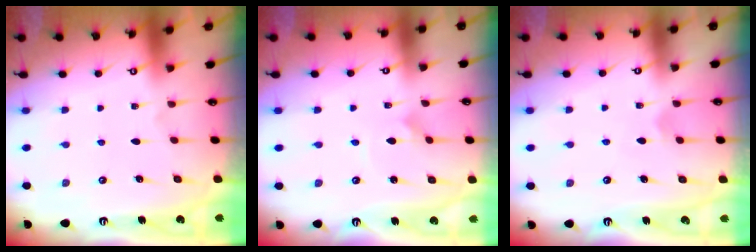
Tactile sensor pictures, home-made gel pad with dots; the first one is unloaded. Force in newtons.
{"total": 2.1, "press": 2.1, "slide": 0.0}
{"total": 5.1, "press": 5.1, "slide": 0.4}